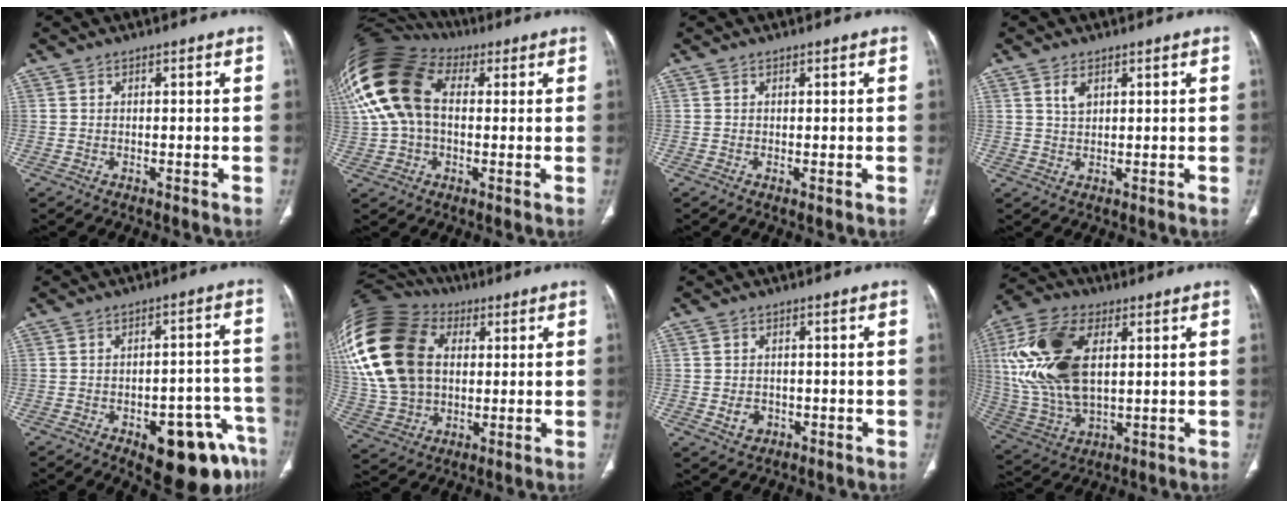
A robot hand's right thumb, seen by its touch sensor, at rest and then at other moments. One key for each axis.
{"total": 20.6, "fx": 4.3, "fy": 13.8, "fz": 14.6, "tx": -0.330, "ty": 0.048, "tz": 0.075}
{"total": 0.7, "fx": -0.1, "fy": 0.1, "fz": 0.7, "tx": -0.014, "ty": -0.005, "tz": 0.000}
{"total": 2.6, "fx": 1.3, "fy": 1.5, "fz": 1.7, "tx": -0.029, "ty": -0.003, "tz": 0.031}
{"total": 15.0, "fx": -8.2, "fy": 6.1, "fz": 11.0, "tx": -0.082, "ty": 0.054, "tz": -0.096}
{"total": 28.0, "fx": 6.1, "fy": 20.0, "fz": 18.7, "tx": -0.418, "ty": 0.038, "tz": 0.125}
{"total": 3.0, "fx": -0.7, "fy": 2.5, "fz": 1.4, "tx": -0.015, "ty": 0.003, "tz": -0.001}
{"total": 20.2, "fx": 4.2, "fy": 11.2, "fz": 16.3, "tx": -0.335, "ty": -0.004, "tz": 0.083}